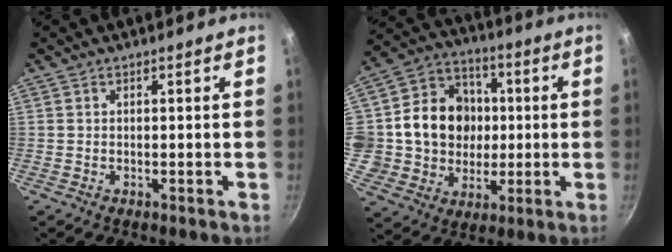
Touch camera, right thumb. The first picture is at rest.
{"total": 17.1, "force": [1.0, 15.3, 7.5], "torque": [-0.099, 0.023, 0.015]}